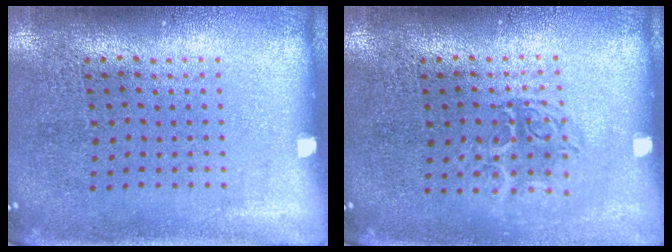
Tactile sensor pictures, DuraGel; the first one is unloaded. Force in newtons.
{"total": 1.2, "press": 1.1, "slide": 0.4}